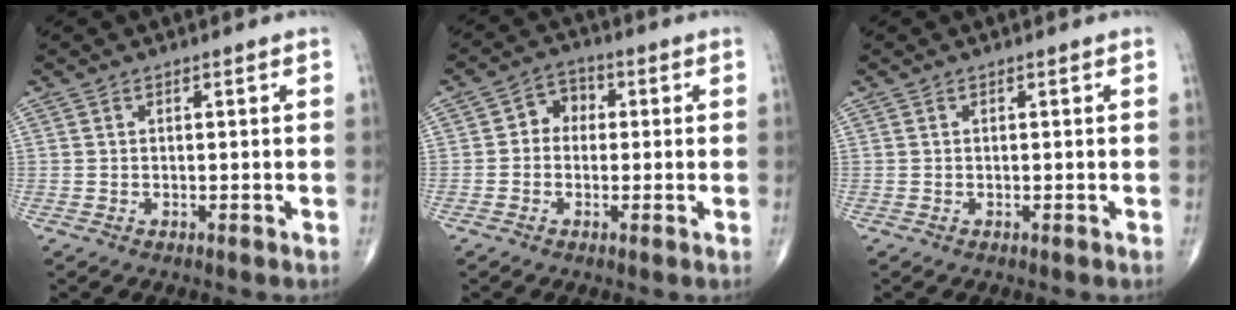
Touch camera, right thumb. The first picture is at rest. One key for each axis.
{"total": 6.3, "fx": 0.1, "fy": 5.1, "fz": 3.7, "tx": -0.035, "ty": 0.025, "tz": -0.011}
{"total": 0.0}